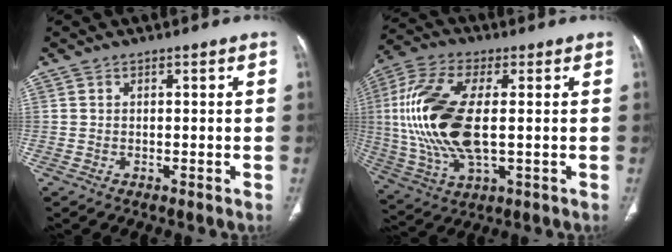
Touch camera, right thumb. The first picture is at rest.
{"total": 19.4, "force": [1.0, 8.7, 17.3], "torque": [-0.383, -0.003, 0.022]}